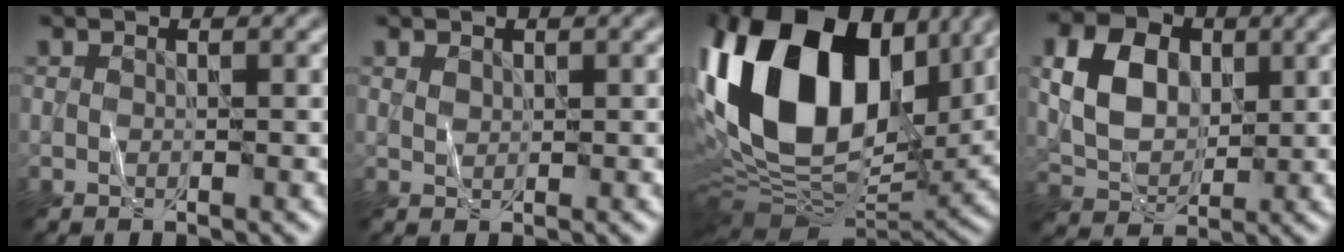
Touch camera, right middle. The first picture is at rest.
{"total": 0.8, "force": [0.5, 0.5, 0.3], "torque": [-0.008, 0.001, 0.012]}
{"total": 19.3, "force": [4.4, 11.9, 14.5], "torque": [-0.287, 0.027, 0.066]}
{"total": 6.3, "force": [1.4, 4.5, 4.1], "torque": [-0.087, 0.005, 0.027]}